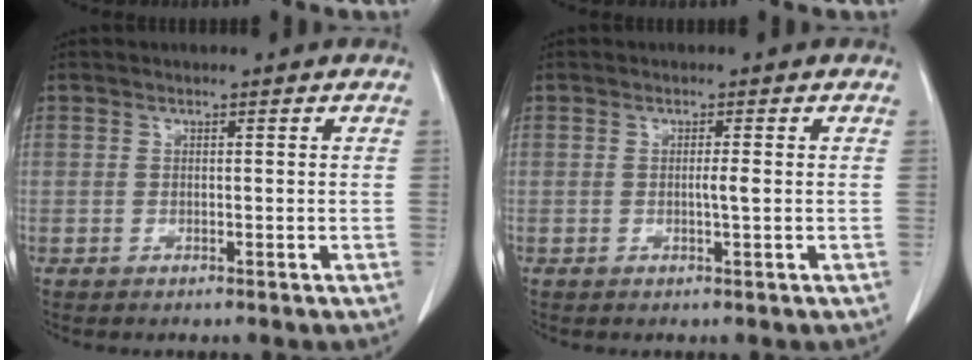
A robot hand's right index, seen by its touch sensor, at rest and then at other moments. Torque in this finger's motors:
{"motor_torque": [0.32, -0.28, 0.02, 0.04]}